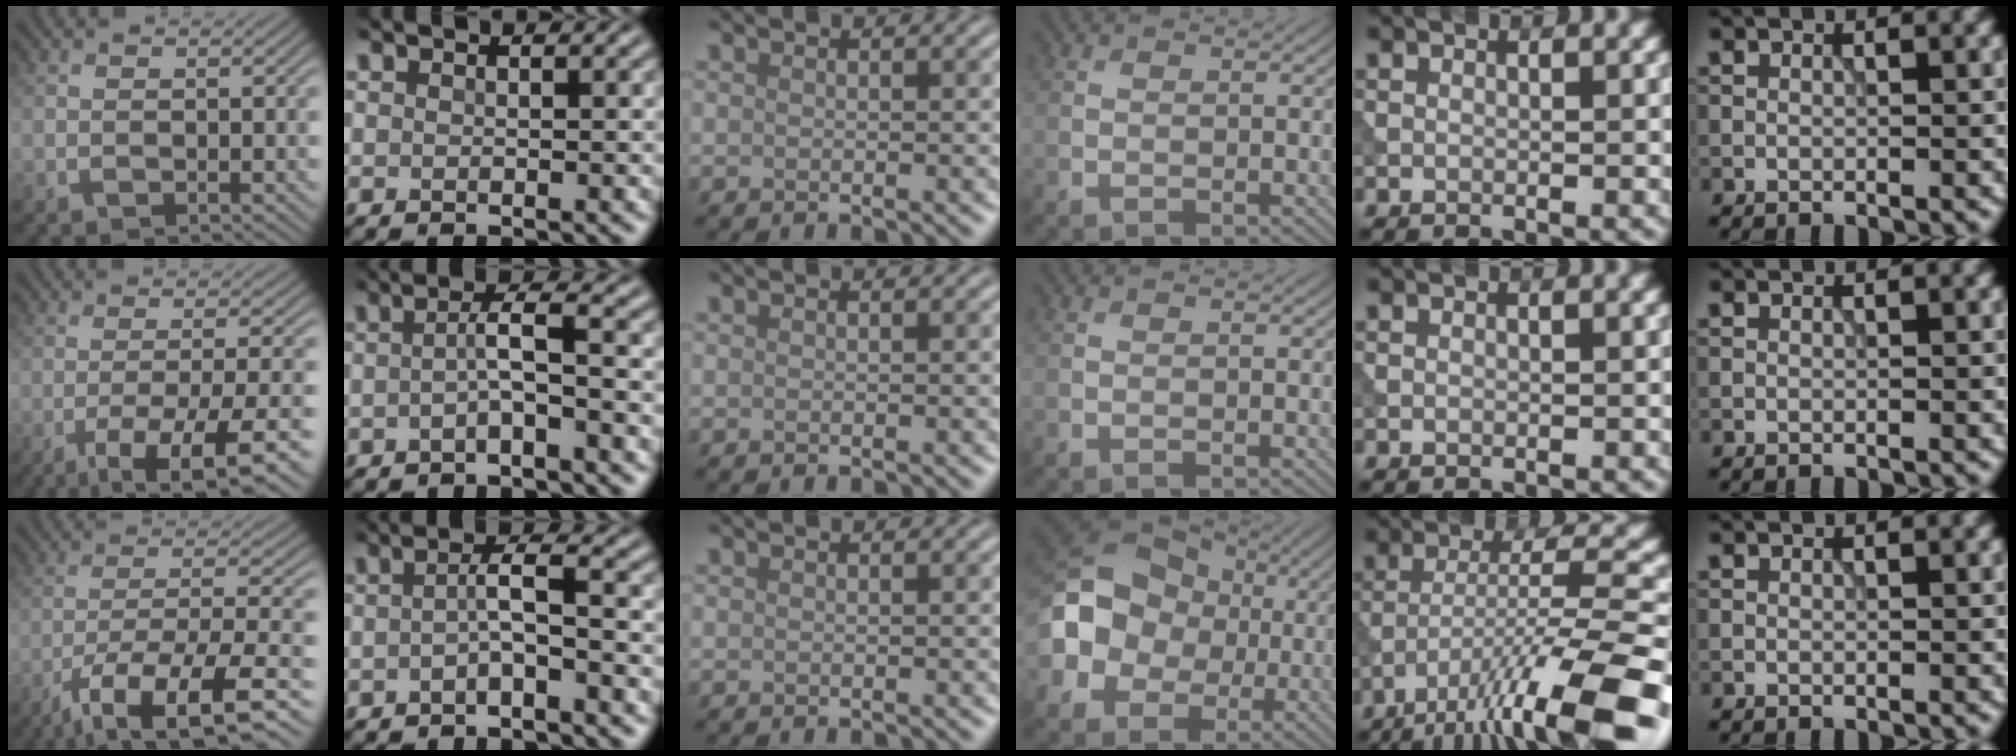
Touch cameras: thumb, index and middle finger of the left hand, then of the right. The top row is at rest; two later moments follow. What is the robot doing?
{"motion": "extract", "object": "tissue"}